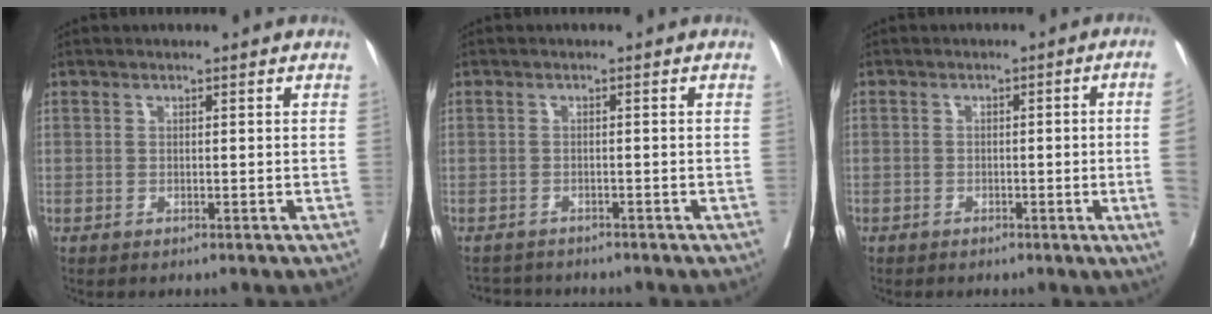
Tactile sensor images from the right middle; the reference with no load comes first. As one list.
[{"total": 3.7, "force": [-3.6, 0.8, 0.1], "torque": [0.002, -0.009, -0.057]}, {"total": 5.4, "force": [-1.1, -0.8, 5.2], "torque": [-0.059, 0.001, -0.016]}]